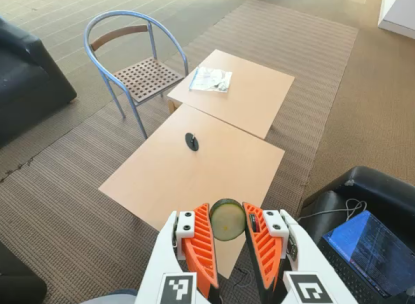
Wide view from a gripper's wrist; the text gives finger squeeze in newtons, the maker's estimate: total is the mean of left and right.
{"total": 11.3, "left": 11.7, "right": 11.0}